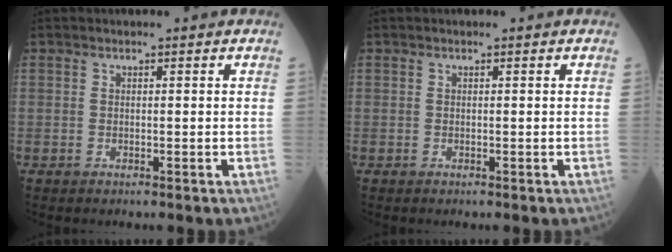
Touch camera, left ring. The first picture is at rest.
{"total": 0.0}